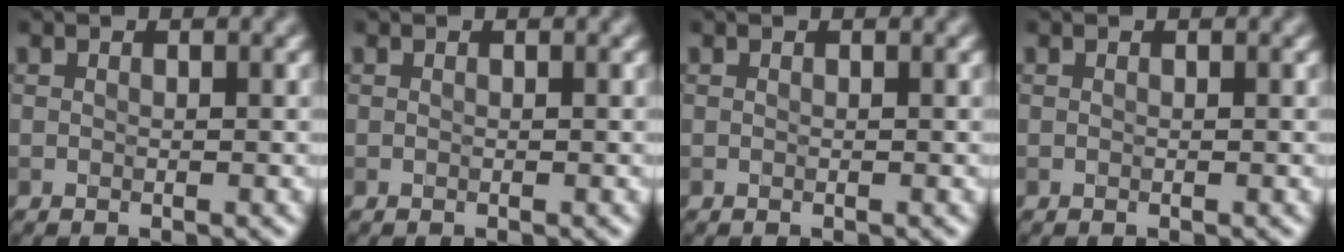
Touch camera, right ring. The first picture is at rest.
{"total": 0.0}
{"total": 0.0}
{"total": 0.0}